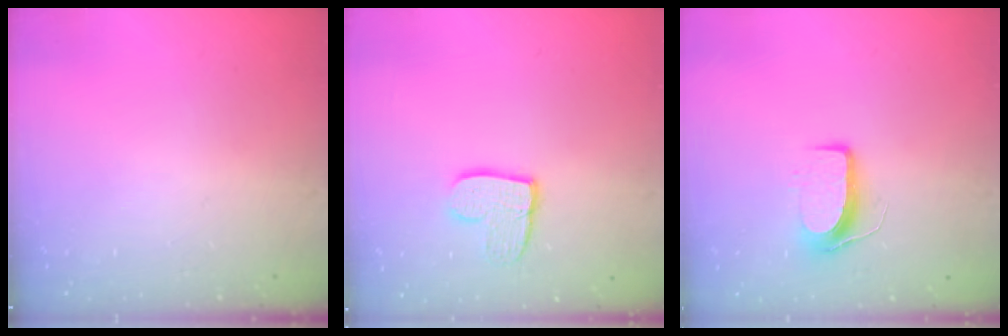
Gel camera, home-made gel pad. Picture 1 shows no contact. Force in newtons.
{"total": 8.9, "press": 8.9, "slide": 0.4}
{"total": 8.7, "press": 8.7, "slide": 0.7}